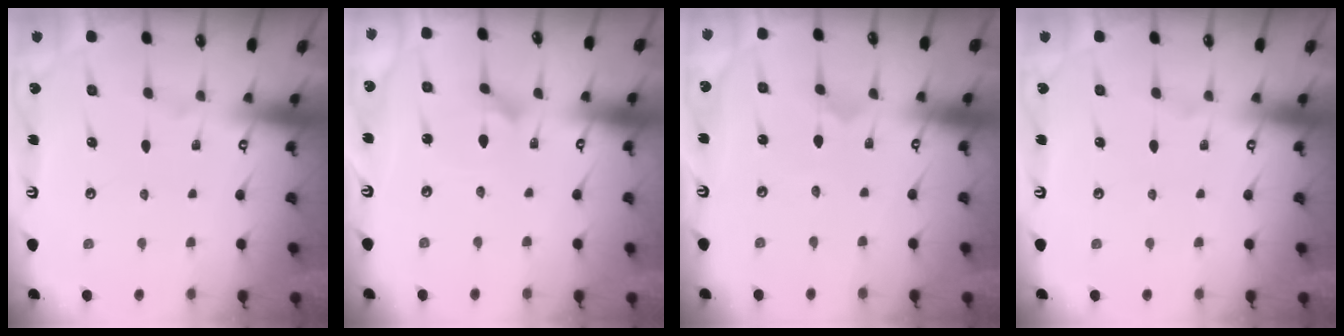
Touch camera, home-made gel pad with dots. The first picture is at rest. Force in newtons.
{"total": 1.6, "press": 1.6, "slide": 0.2}
{"total": 0.0}
{"total": 0.0}